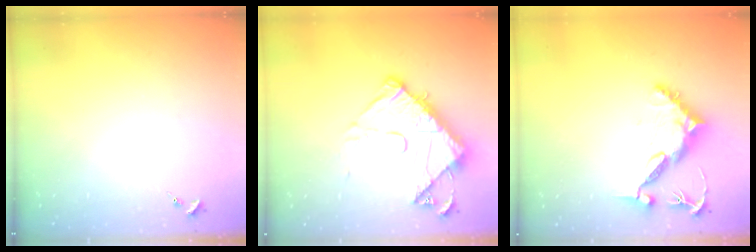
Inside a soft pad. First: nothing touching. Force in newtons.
{"total": 13.6, "press": 13.5, "slide": 1.3}
{"total": 10.7, "press": 10.6, "slide": 0.9}